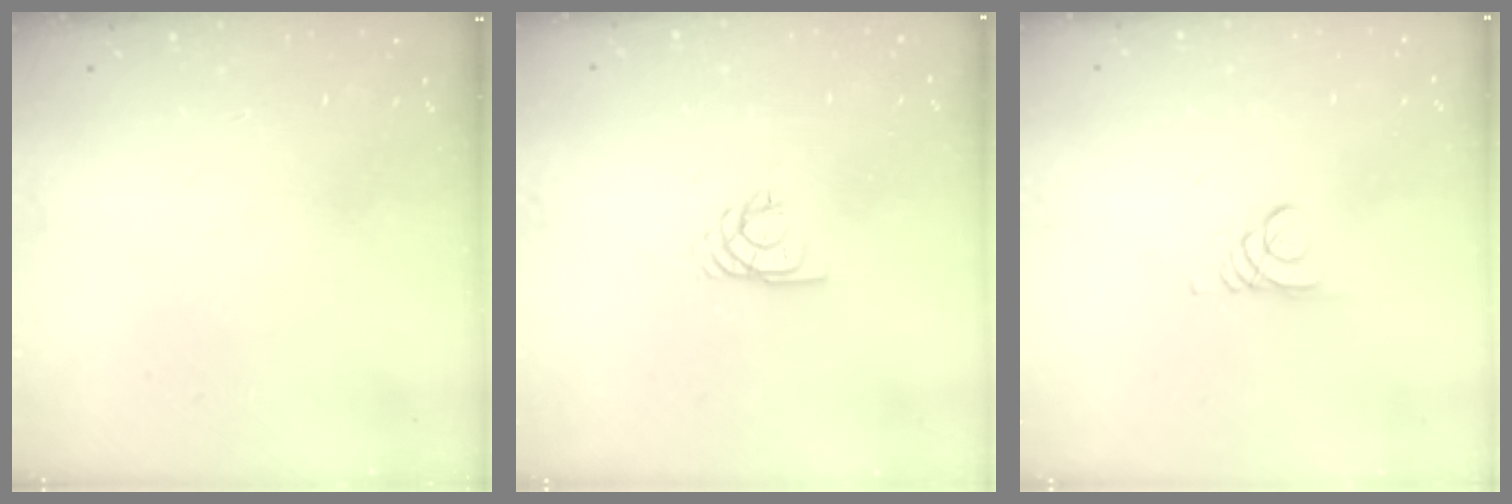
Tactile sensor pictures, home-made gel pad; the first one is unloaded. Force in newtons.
{"total": 2.1, "press": 2.1, "slide": 0.2}
{"total": 1.5, "press": 1.5, "slide": 0.1}